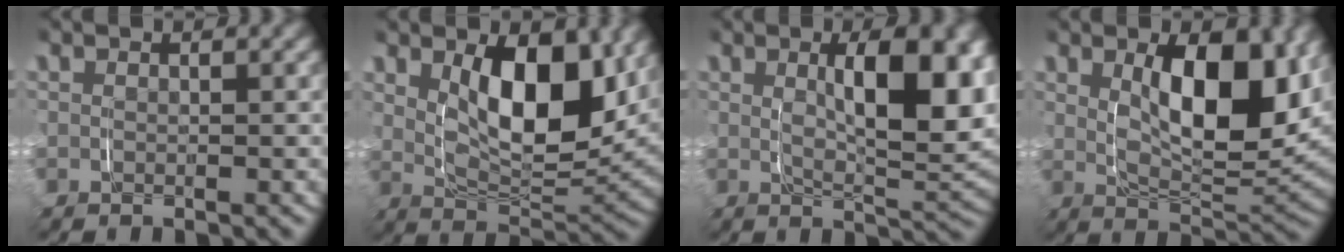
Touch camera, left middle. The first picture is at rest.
{"total": 9.6, "force": [2.7, 4.7, 8.0], "torque": [-0.127, -0.015, 0.041]}
{"total": 7.8, "force": [1.1, 2.6, 7.3], "torque": [-0.106, -0.004, 0.019]}
{"total": 9.2, "force": [1.9, 4.0, 8.1], "torque": [-0.123, -0.015, 0.032]}